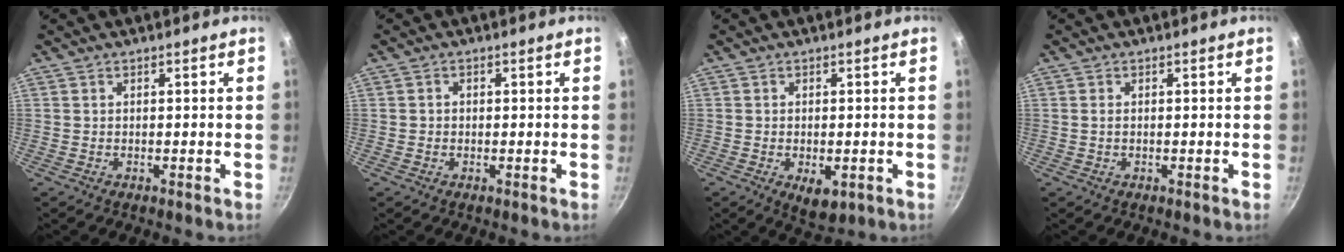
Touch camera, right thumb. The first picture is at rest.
{"total": 0.9, "force": [-0.1, 0.8, 0.4], "torque": [-0.005, 0.004, -0.003]}
{"total": 5.3, "force": [-1.6, 2.9, 4.2], "torque": [-0.051, -0.005, -0.015]}
{"total": 0.8, "force": [0.0, 0.5, 0.6], "torque": [-0.011, 0.001, -0.001]}